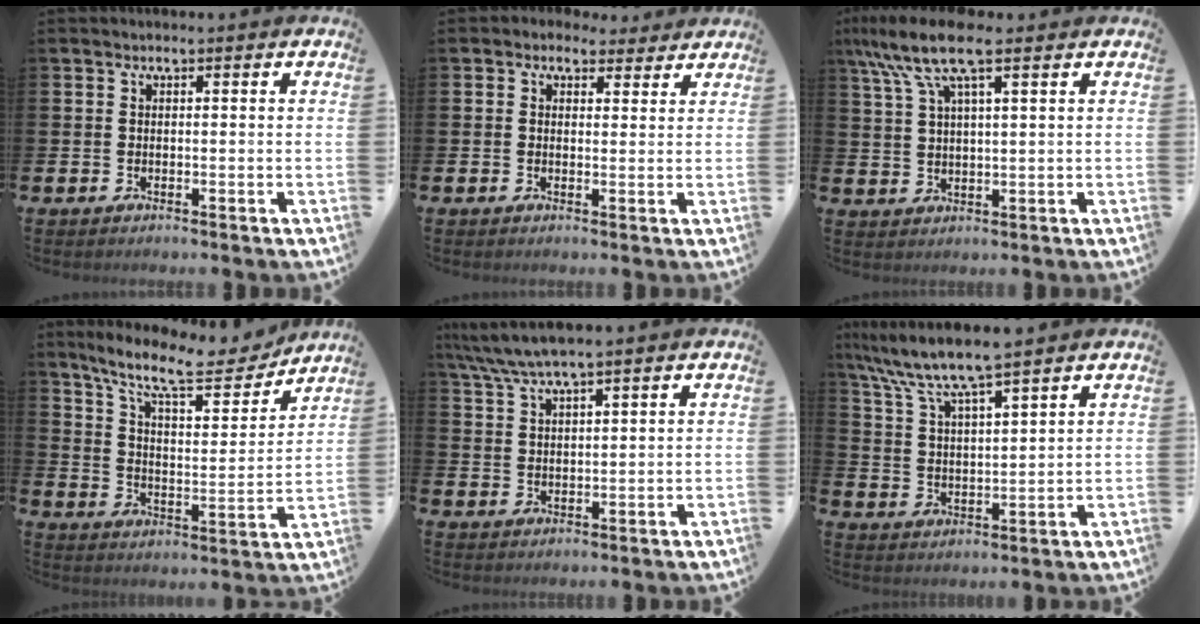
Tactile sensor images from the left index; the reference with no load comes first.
{"total": 2.7, "force": [2.3, 1.5, -0.1], "torque": [0.002, -0.007, 0.038]}
{"total": 8.4, "force": [5.7, 2.1, 5.8], "torque": [-0.125, -0.008, 0.100]}
{"total": 11.8, "force": [10.1, 2.8, 5.3], "torque": [-0.129, -0.059, 0.173]}
{"total": 4.8, "force": [4.3, -0.1, 2.1], "torque": [-0.055, -0.014, 0.078]}
{"total": 7.7, "force": [7.0, 0.2, 3.1], "torque": [-0.089, -0.037, 0.122]}